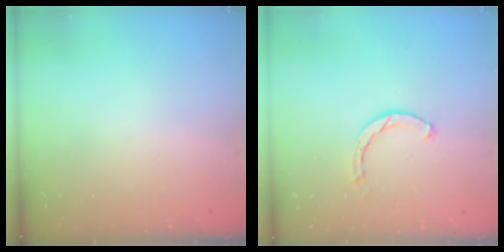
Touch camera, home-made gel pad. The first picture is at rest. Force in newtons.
{"total": 1.6, "press": 1.6, "slide": 0.2}